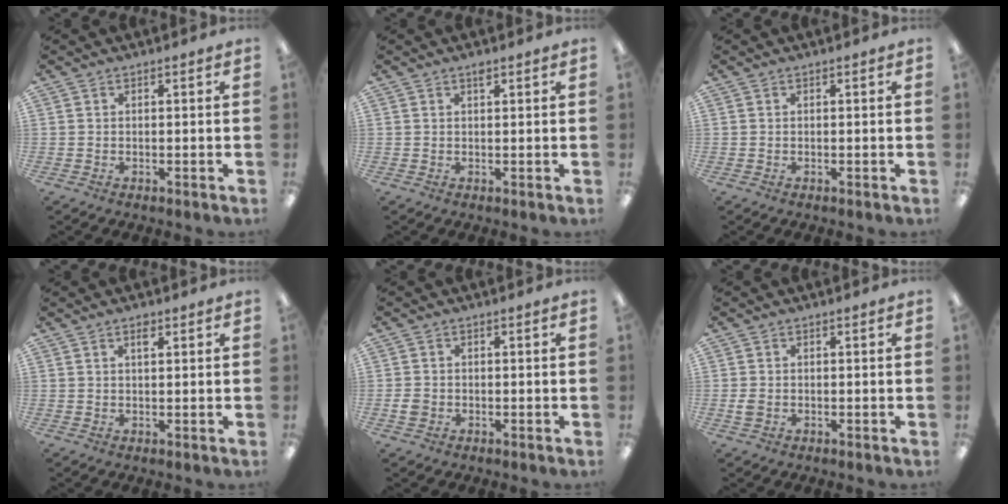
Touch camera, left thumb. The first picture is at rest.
{"total": 1.2, "force": [0.8, 0.4, 0.8], "torque": [-0.010, -0.002, 0.013]}
{"total": 0.0}
{"total": 2.2, "force": [1.3, 0.9, 1.5], "torque": [-0.025, 0.000, 0.021]}
{"total": 2.3, "force": [-0.5, 1.9, 1.0], "torque": [-0.017, 0.003, -0.010]}
{"total": 2.1, "force": [-0.4, 1.5, 1.3], "torque": [-0.029, 0.001, -0.009]}